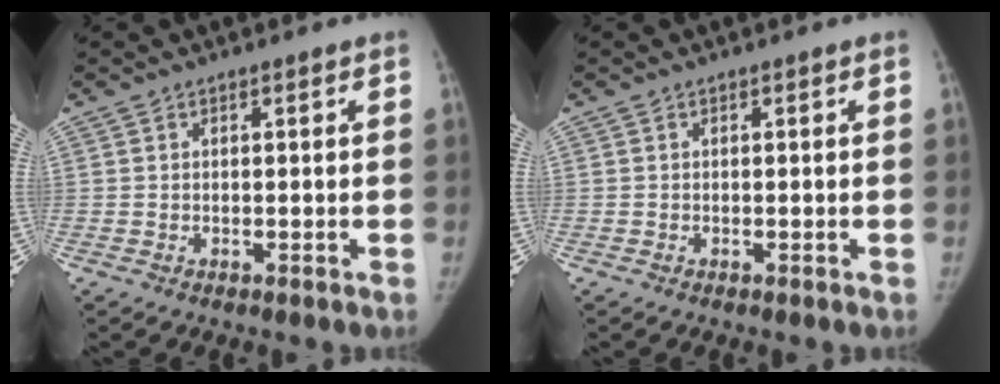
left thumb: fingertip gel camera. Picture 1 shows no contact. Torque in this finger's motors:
{"motor_torque": [0.09, 0.00, 0.07, -0.47, 0.06]}